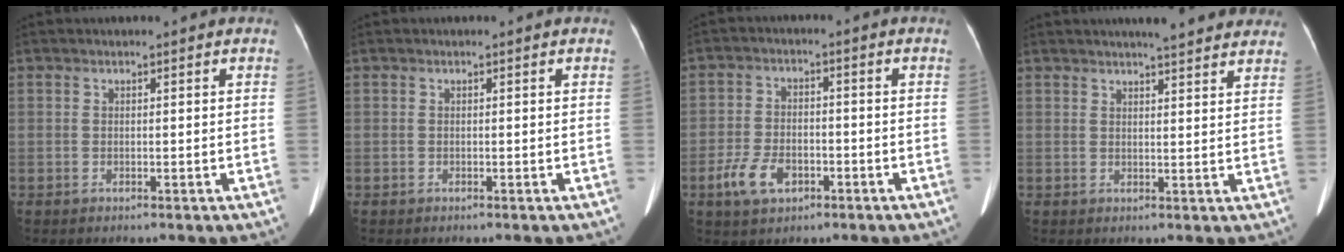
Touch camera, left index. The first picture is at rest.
{"total": 0.0}
{"total": 6.5, "force": [-4.4, 3.4, 3.5], "torque": [-0.080, -0.004, -0.076]}
{"total": 8.9, "force": [7.8, 1.0, 4.2], "torque": [-0.040, 0.008, 0.071]}